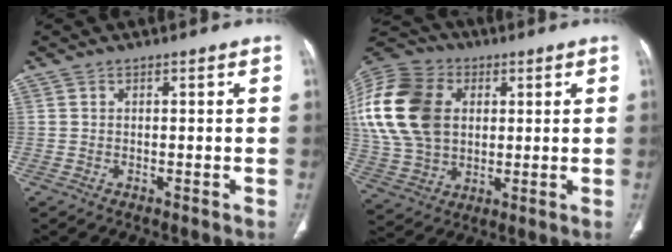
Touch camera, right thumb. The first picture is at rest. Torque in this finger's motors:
{"motor_torque": [2.02, 2.41, 2.24, 0.01, 0.50]}